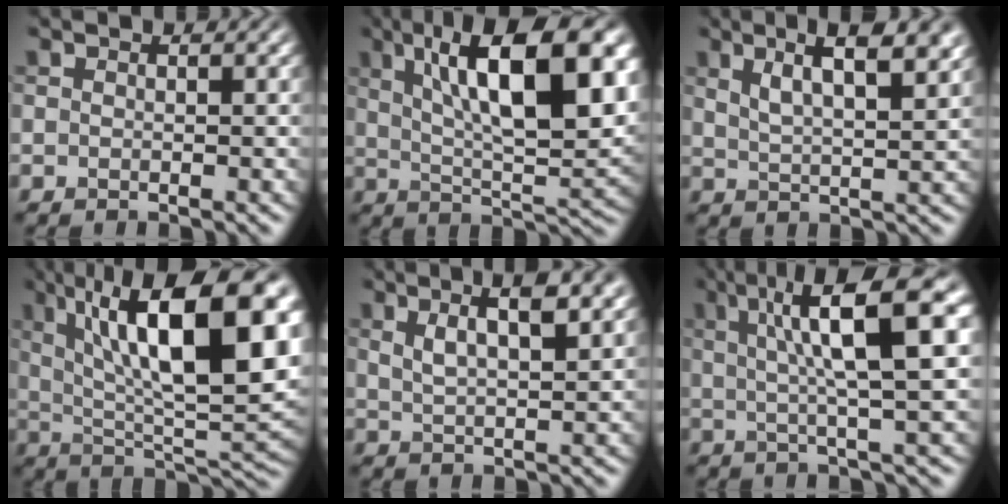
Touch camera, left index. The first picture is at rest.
{"total": 14.1, "force": [5.0, 4.5, 12.5], "torque": [-0.184, 0.003, 0.078]}
{"total": 7.3, "force": [4.0, 2.2, 5.7], "torque": [-0.071, 0.021, 0.053]}
{"total": 16.0, "force": [5.3, 5.1, 14.2], "torque": [-0.216, 0.007, 0.083]}
{"total": 6.3, "force": [3.2, 1.6, 5.2], "torque": [-0.070, 0.021, 0.037]}
{"total": 10.6, "force": [3.3, 1.8, 9.9], "torque": [-0.135, 0.019, 0.046]}